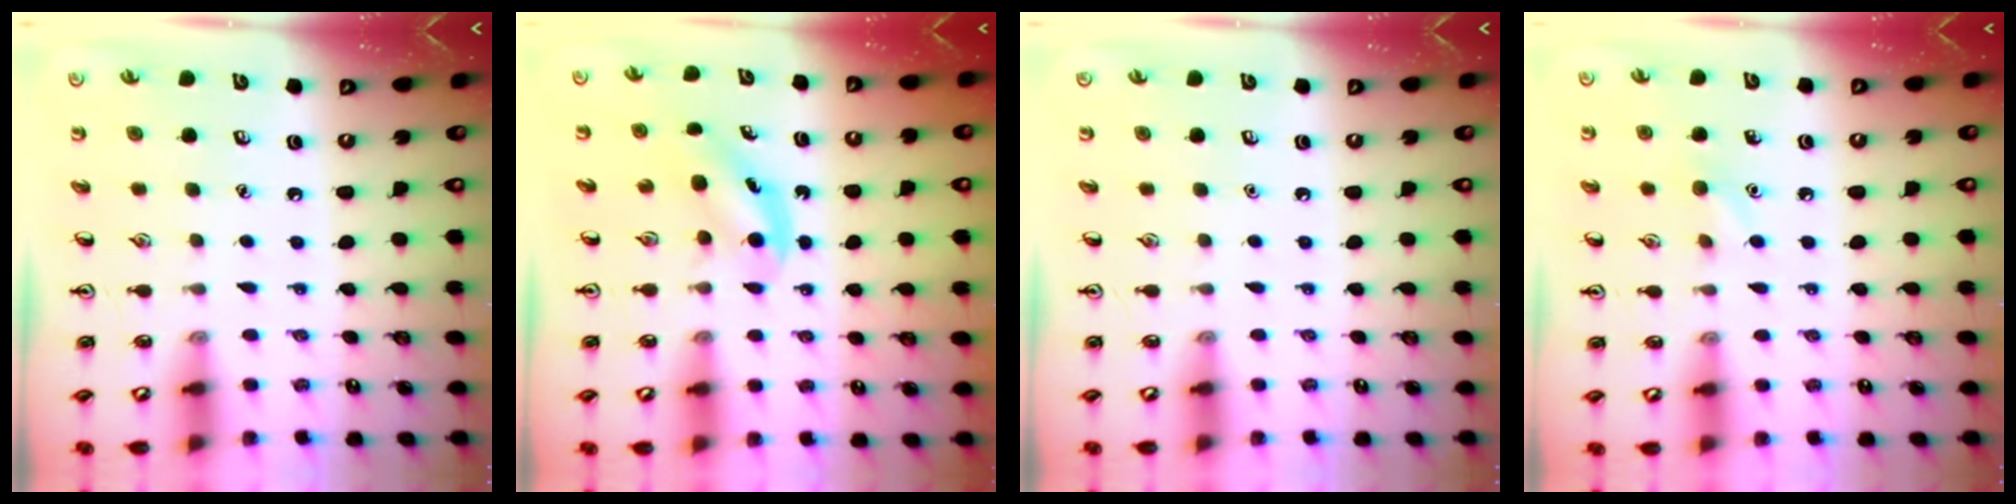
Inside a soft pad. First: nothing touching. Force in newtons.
{"total": 4.0, "press": 4.0, "slide": 0.8}
{"total": 0.0}
{"total": 5.7, "press": 5.4, "slide": 1.7}